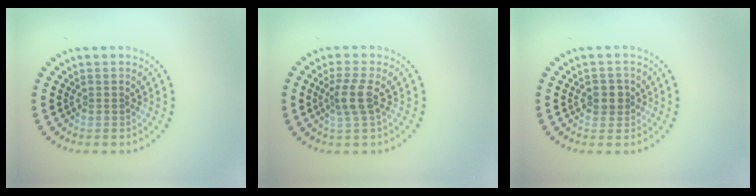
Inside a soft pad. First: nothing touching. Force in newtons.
{"total": 2.4, "press": 2.0, "slide": 1.4}
{"total": 1.8, "press": 1.7, "slide": 0.6}